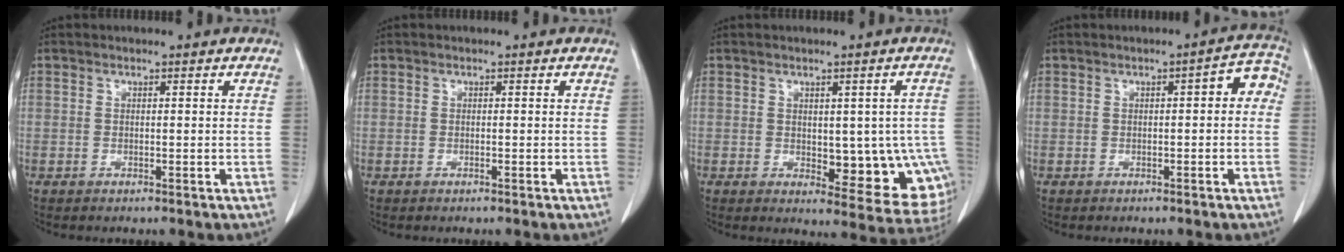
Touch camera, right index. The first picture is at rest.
{"total": 0.0}
{"total": 11.7, "force": [-1.7, 5.6, 10.1], "torque": [-0.085, 0.007, -0.007]}
{"total": 4.0, "force": [0.2, 1.4, 3.8], "torque": [-0.038, 0.026, -0.004]}